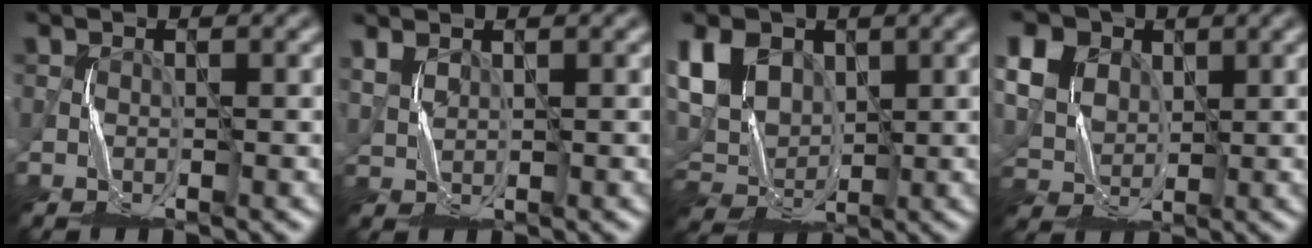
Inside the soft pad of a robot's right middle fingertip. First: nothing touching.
{"total": 1.7, "force": [1.2, 0.7, 1.0], "torque": [-0.034, 0.001, 0.031]}
{"total": 7.4, "force": [2.3, 5.4, 4.5], "torque": [-0.119, 0.013, 0.041]}
{"total": 12.6, "force": [5.9, 8.9, 6.7], "torque": [-0.162, 0.039, 0.093]}